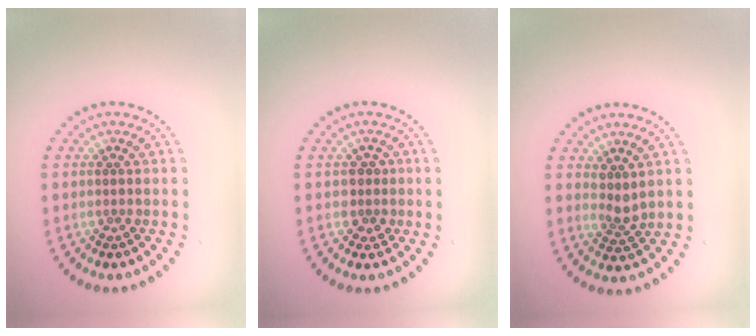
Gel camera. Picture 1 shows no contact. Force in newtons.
{"total": 1.5, "press": 1.3, "slide": 0.7}
{"total": 1.7, "press": 1.4, "slide": 1.1}